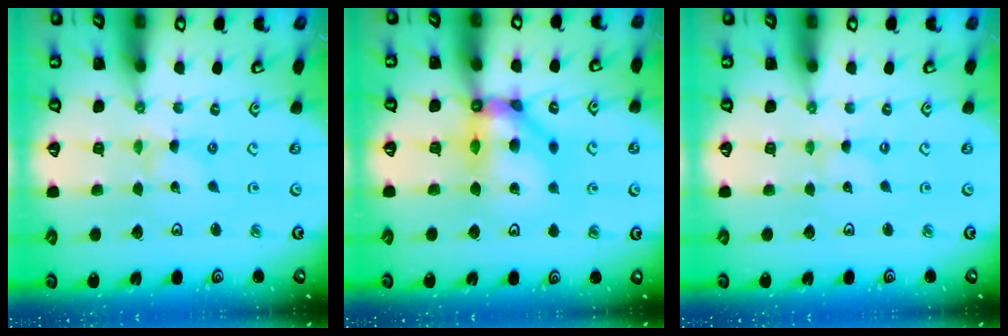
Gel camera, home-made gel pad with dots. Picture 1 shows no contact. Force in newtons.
{"total": 12.2, "press": 12.1, "slide": 1.5}
{"total": 0.8, "press": 0.8, "slide": 0.1}